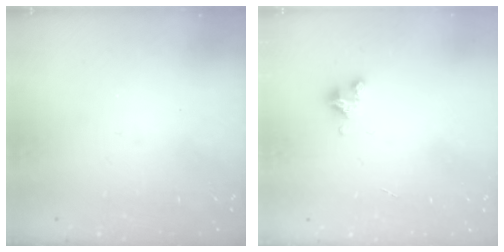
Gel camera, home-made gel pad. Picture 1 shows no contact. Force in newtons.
{"total": 3.1, "press": 3.1, "slide": 0.4}